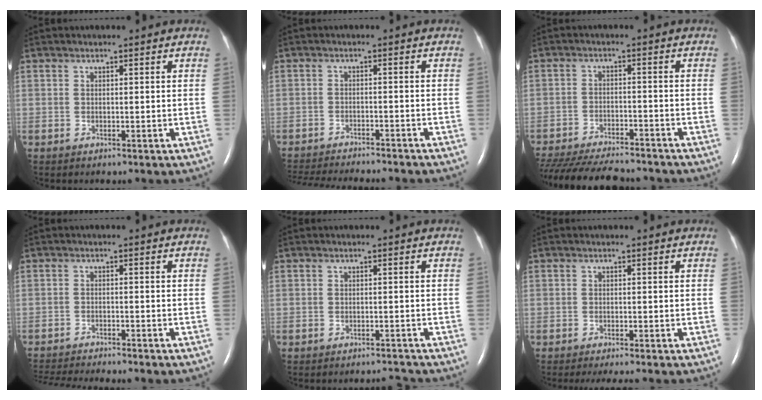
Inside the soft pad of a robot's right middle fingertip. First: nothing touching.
{"total": 15.8, "force": [-14.3, 2.0, 6.5], "torque": [-0.124, -0.029, -0.194]}
{"total": 18.4, "force": [-16.4, 3.6, 7.6], "torque": [-0.181, -0.037, -0.240]}
{"total": 9.3, "force": [-8.6, -0.1, 3.5], "torque": [-0.047, -0.013, -0.130]}
{"total": 1.6, "force": [-1.6, -0.3, -0.2], "torque": [0.001, -0.009, -0.019]}
{"total": 4.1, "force": [-3.5, 0.0, 2.2], "torque": [-0.025, -0.008, -0.049]}